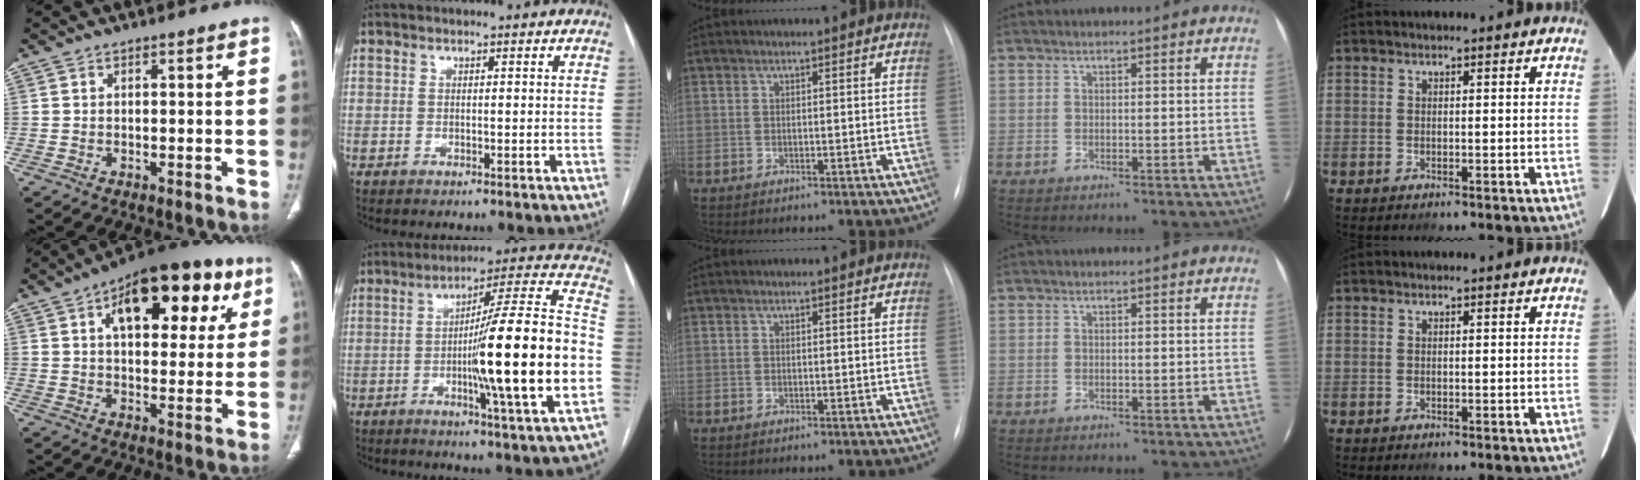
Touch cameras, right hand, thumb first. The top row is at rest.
{"thumb": {"total": 22.6, "force": [9.4, 11.3, 17.2], "torque": [-0.202, 0.005, 0.132]}, "index": {"total": 22.2, "force": [-4.2, -0.4, 21.8], "torque": [-0.296, 0.004, -0.073]}}